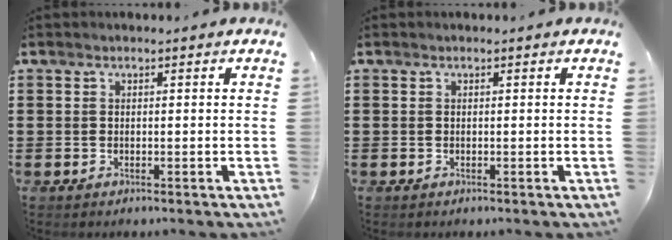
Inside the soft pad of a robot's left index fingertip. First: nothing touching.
{"total": 0.0}